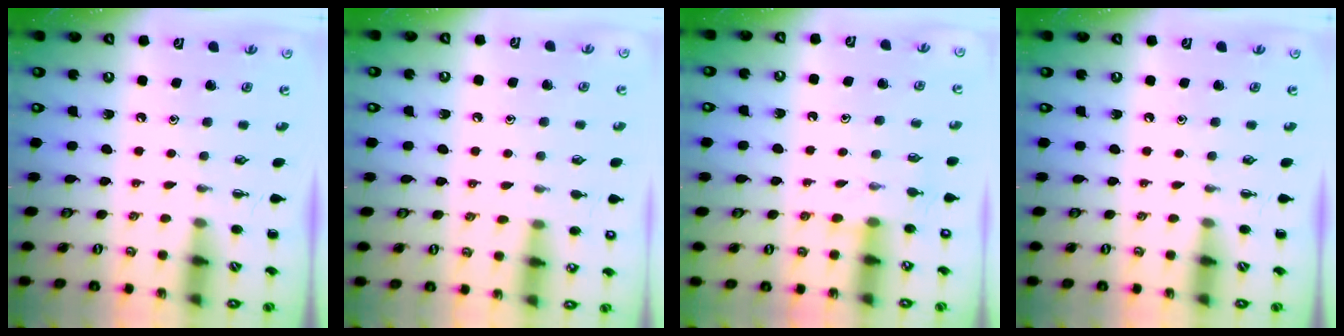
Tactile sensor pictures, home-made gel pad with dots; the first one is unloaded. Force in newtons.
{"total": 7.5, "press": 7.1, "slide": 2.4}
{"total": 7.5, "press": 7.4, "slide": 1.1}
{"total": 0.0}